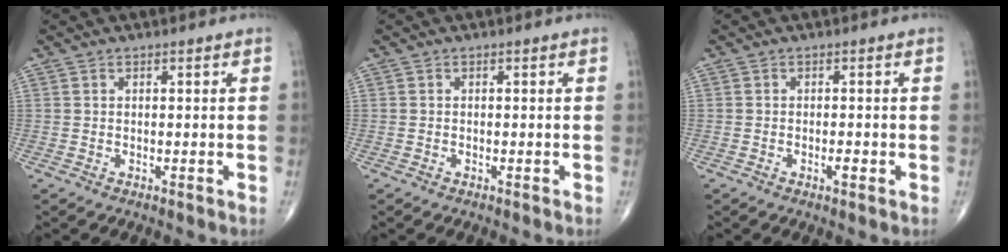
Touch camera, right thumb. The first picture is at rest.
{"total": 0.0}
{"total": 1.5, "force": [-0.6, 0.6, 1.3], "torque": [-0.020, 0.000, -0.010]}